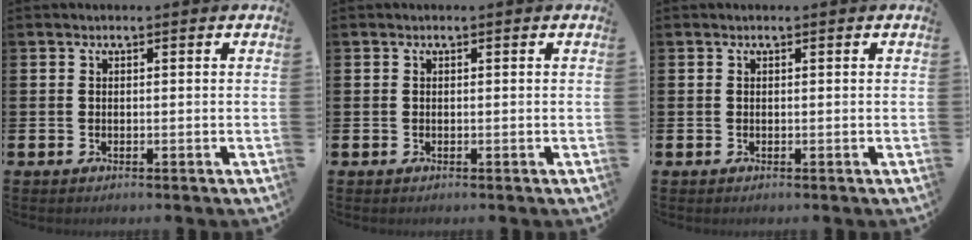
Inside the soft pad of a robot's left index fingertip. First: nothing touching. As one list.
[{"total": 0.0}, {"total": 0.0}]